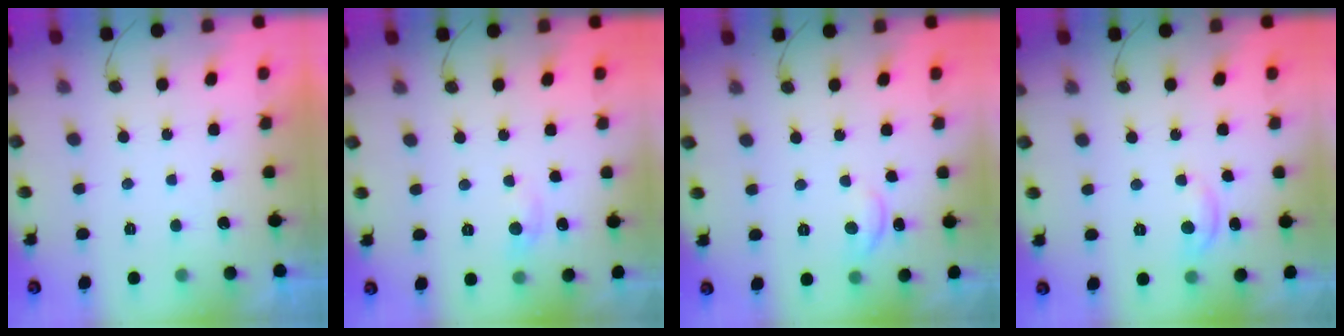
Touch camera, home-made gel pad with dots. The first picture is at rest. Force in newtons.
{"total": 4.4, "press": 4.3, "slide": 0.6}
{"total": 7.0, "press": 7.0, "slide": 0.7}
{"total": 4.6, "press": 4.6, "slide": 0.2}